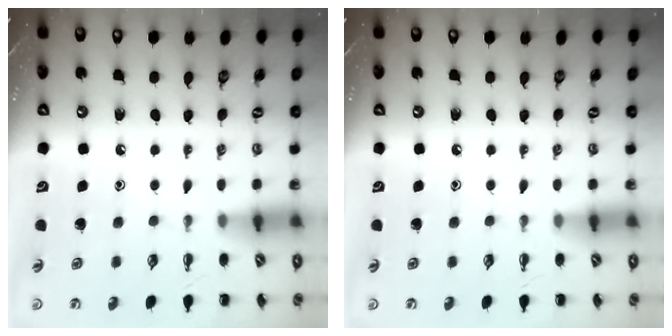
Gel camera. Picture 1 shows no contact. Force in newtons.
{"total": 0.0}